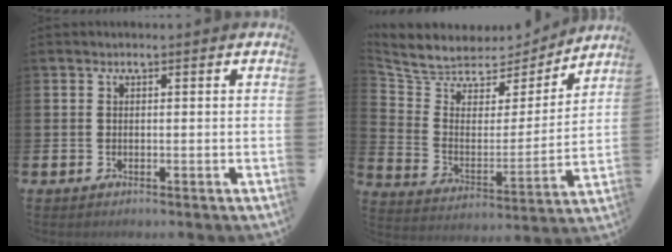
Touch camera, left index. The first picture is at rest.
{"total": 6.8, "force": [6.3, 2.5, 0.4], "torque": [-0.059, -0.053, 0.107]}